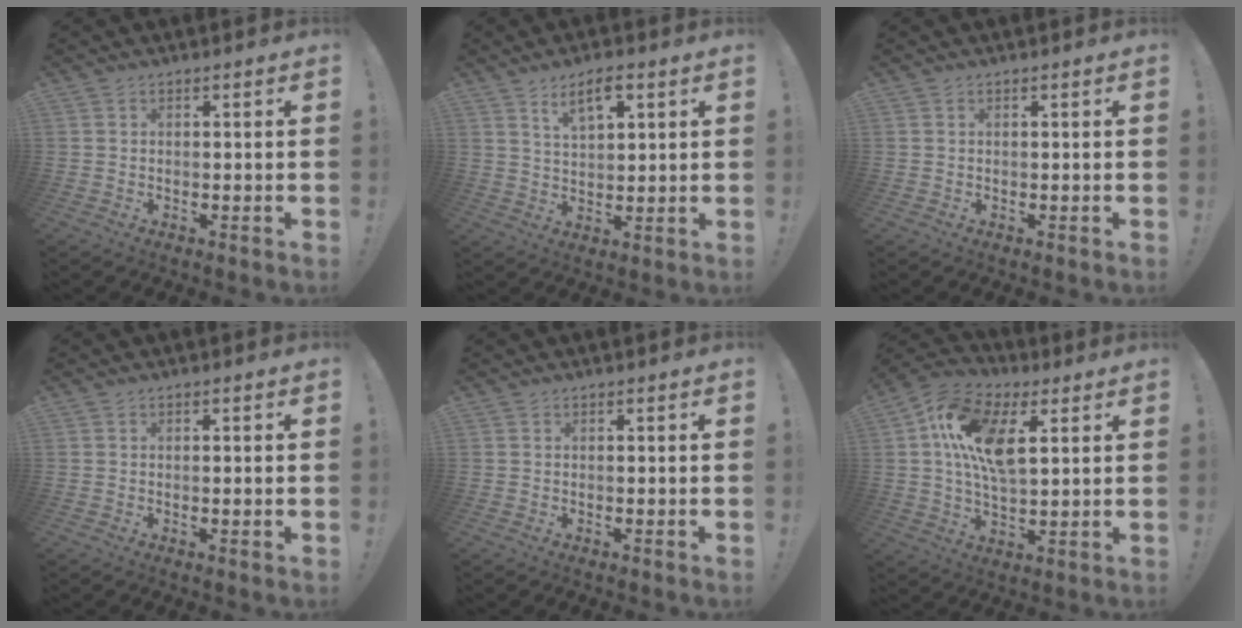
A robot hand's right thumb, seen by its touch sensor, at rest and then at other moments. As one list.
[{"total": 7.0, "force": [4.1, 2.8, 4.9], "torque": [-0.070, -0.017, 0.070]}, {"total": 0.0}, {"total": 1.1, "force": [0.0, -0.2, 1.1], "torque": [-0.012, -0.005, -0.002]}, {"total": 0.0}, {"total": 16.3, "force": [4.9, 8.5, 13.1], "torque": [-0.245, 0.005, 0.086]}]